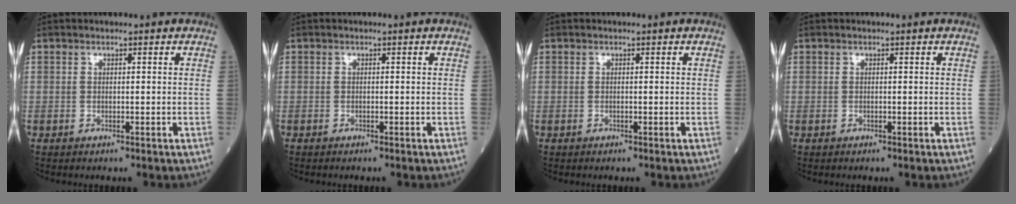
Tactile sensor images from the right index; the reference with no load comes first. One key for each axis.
{"total": 0.0}
{"total": 0.0}
{"total": 0.0}